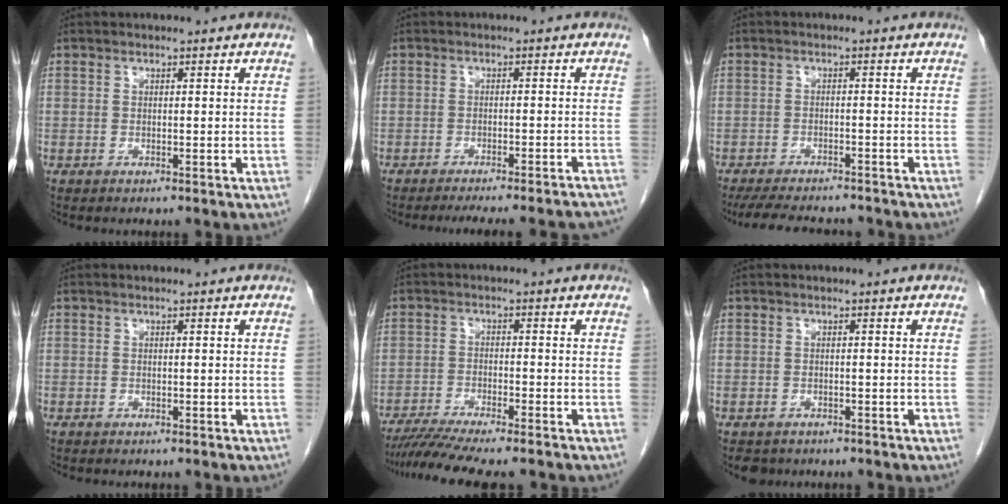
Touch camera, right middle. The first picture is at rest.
{"total": 16.1, "force": [-15.1, 1.0, 5.6], "torque": [-0.055, -0.009, -0.175]}
{"total": 10.9, "force": [-9.8, 2.4, 4.2], "torque": [-0.073, -0.009, -0.135]}
{"total": 0.0}
{"total": 8.8, "force": [-7.6, -0.3, 4.5], "torque": [-0.066, -0.019, -0.122]}
{"total": 2.5, "force": [-1.9, 1.5, 0.4], "torque": [-0.008, 0.000, -0.027]}